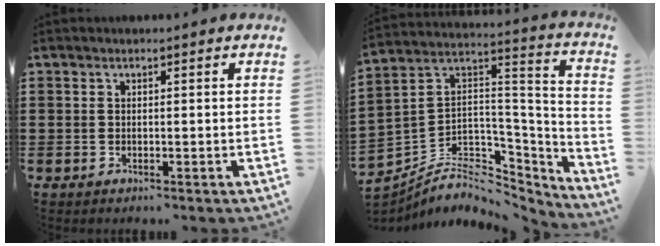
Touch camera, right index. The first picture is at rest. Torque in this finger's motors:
{"motor_torque": [-0.08, 0.19, -1.05, -0.21]}